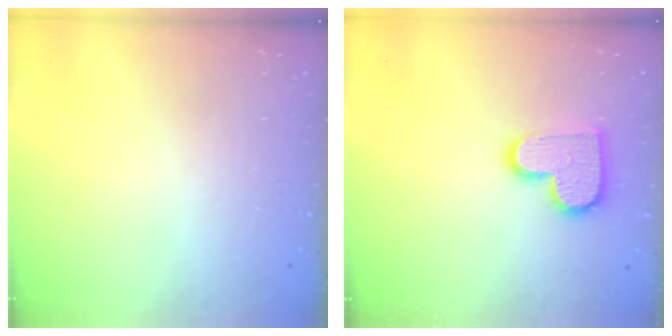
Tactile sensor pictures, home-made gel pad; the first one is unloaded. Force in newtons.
{"total": 13.0, "press": 13.0, "slide": 1.0}